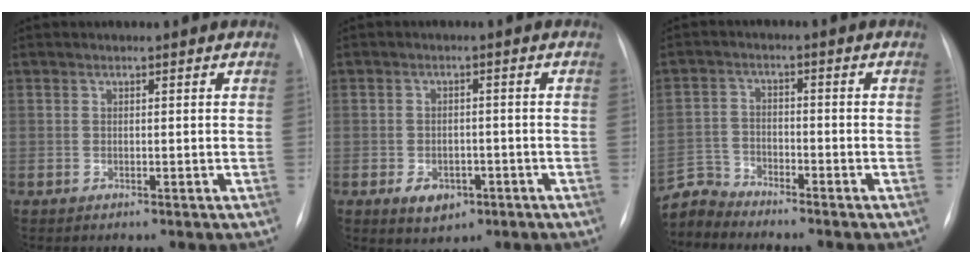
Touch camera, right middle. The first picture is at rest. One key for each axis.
{"total": 4.4, "fx": -2.0, "fy": 3.0, "fz": 2.6, "tx": -0.039, "ty": 0.001, "tz": -0.016}
{"total": 4.7, "fx": -4.6, "fy": 0.1, "fz": -1.1, "tx": 0.021, "ty": -0.006, "tz": -0.090}